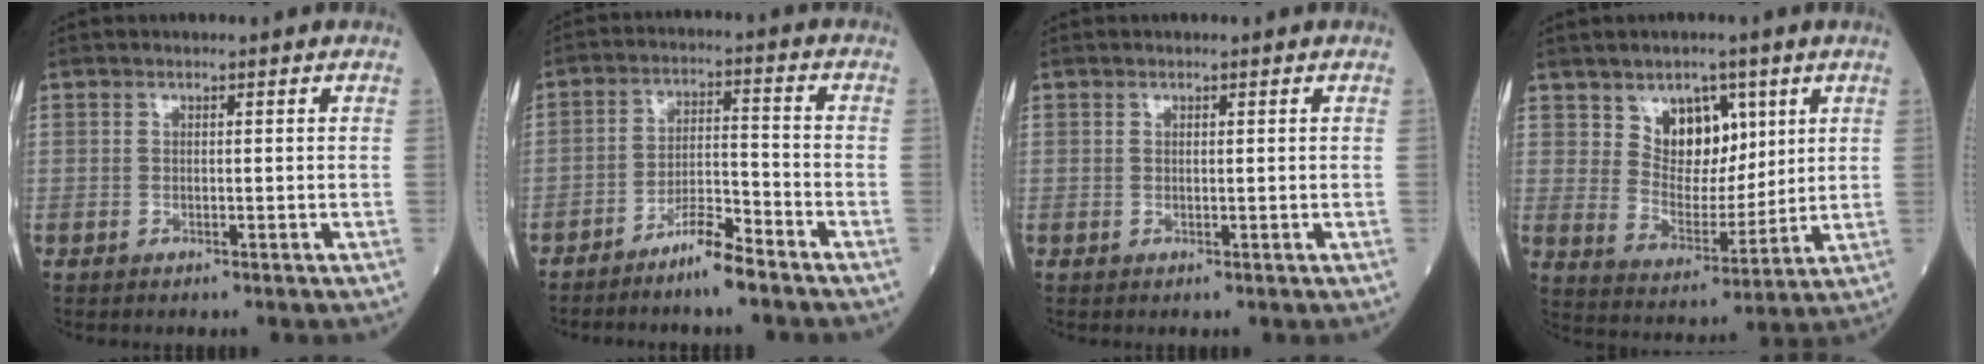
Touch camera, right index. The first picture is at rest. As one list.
[{"total": 6.2, "force": [-5.0, 0.4, 3.7], "torque": [-0.069, -0.003, -0.095]}, {"total": 0.0}, {"total": 8.5, "force": [4.2, 5.2, 5.2], "torque": [-0.087, 0.001, 0.082]}]